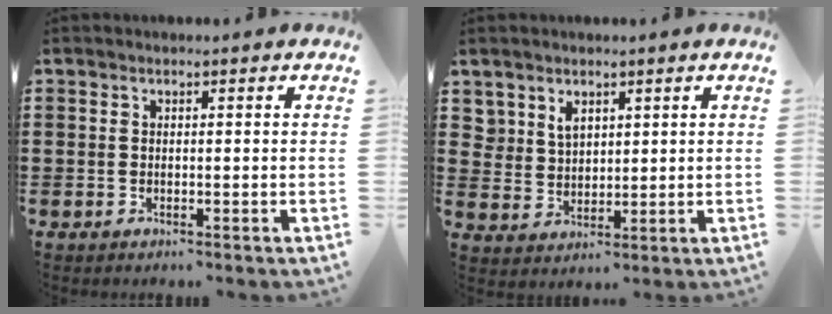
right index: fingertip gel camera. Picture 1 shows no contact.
{"total": 3.7, "force": [2.5, 2.6, 0.8], "torque": [-0.029, 0.008, 0.050]}